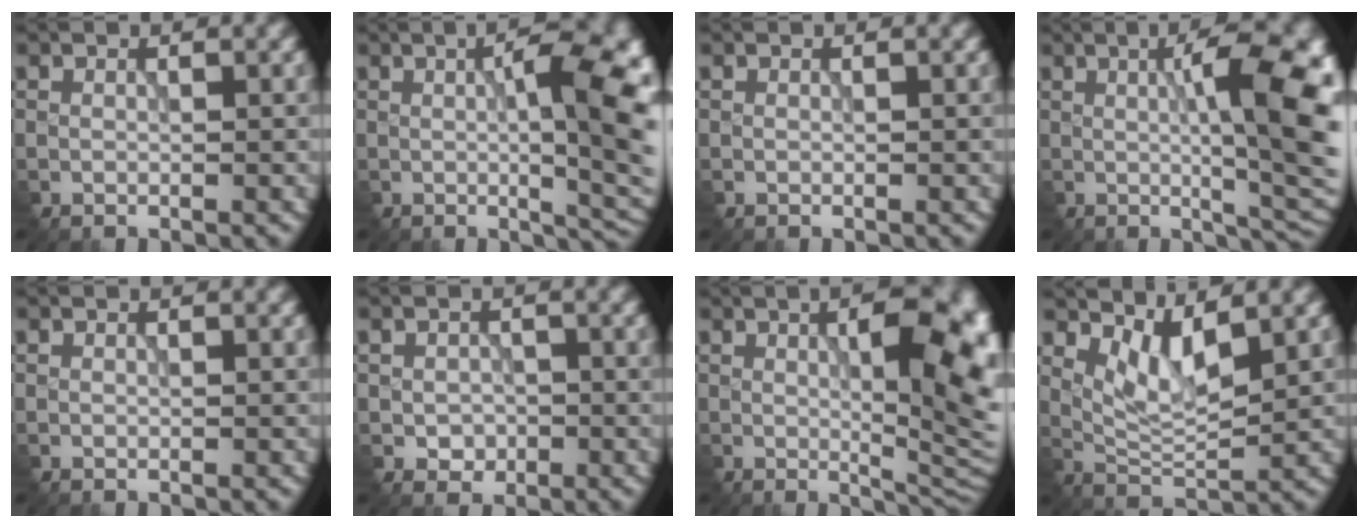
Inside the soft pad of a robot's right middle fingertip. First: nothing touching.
{"total": 11.7, "force": [0.6, 4.1, 11.0], "torque": [-0.121, 0.001, 0.010]}
{"total": 0.0}
{"total": 12.8, "force": [1.0, 3.9, 12.2], "torque": [-0.140, 0.004, 0.019]}
{"total": 0.0}
{"total": 1.6, "force": [-0.5, 1.4, 0.5], "torque": [-0.013, -0.006, -0.008]}
{"total": 12.9, "force": [1.6, 4.9, 11.8], "torque": [-0.125, 0.004, 0.024]}
{"total": 3.4, "force": [2.0, 1.2, 2.5], "torque": [-0.058, -0.013, 0.047]}